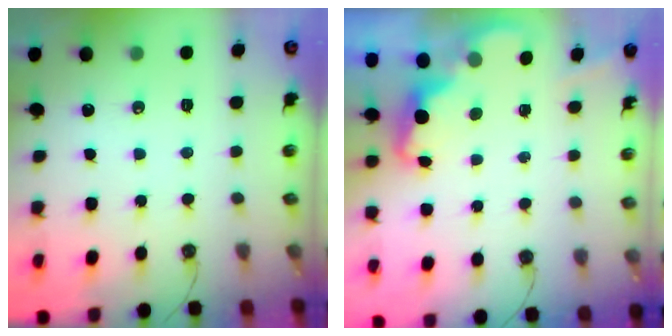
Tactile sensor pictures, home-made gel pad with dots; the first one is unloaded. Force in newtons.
{"total": 2.2, "press": 2.2, "slide": 0.5}